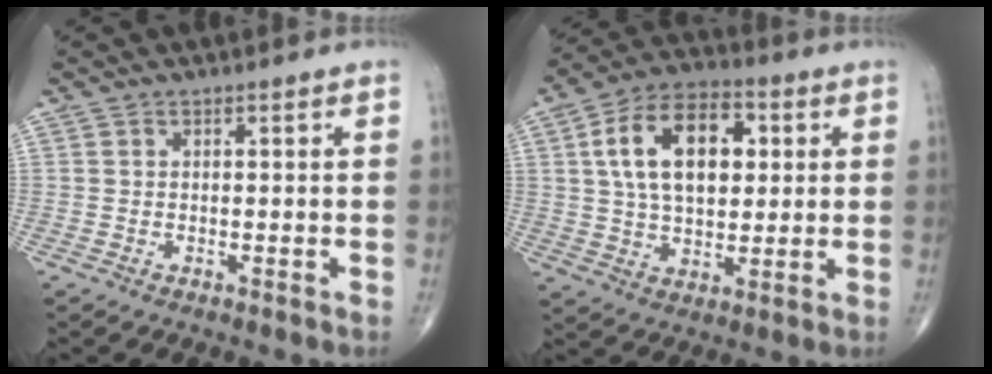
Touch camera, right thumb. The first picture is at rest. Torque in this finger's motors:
{"motor_torque": [1.30, 3.07, 1.47, 0.22, 0.16]}